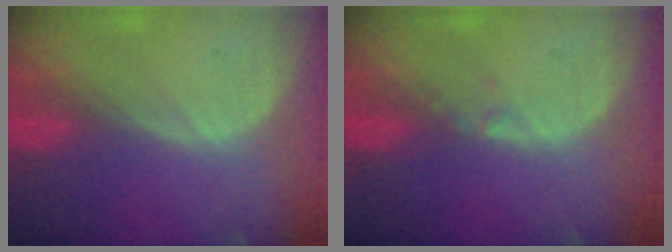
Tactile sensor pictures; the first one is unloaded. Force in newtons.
{"total": 0.6, "press": 0.6, "slide": 0.2}